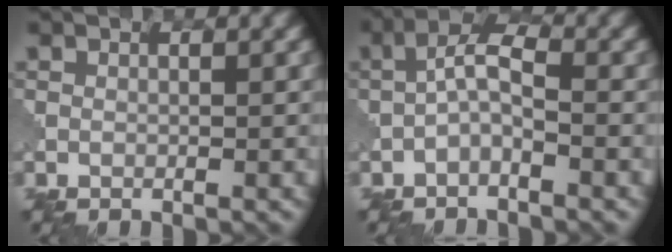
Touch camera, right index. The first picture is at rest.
{"total": 2.8, "force": [-1.0, 0.9, 2.4], "torque": [-0.050, 0.012, -0.028]}